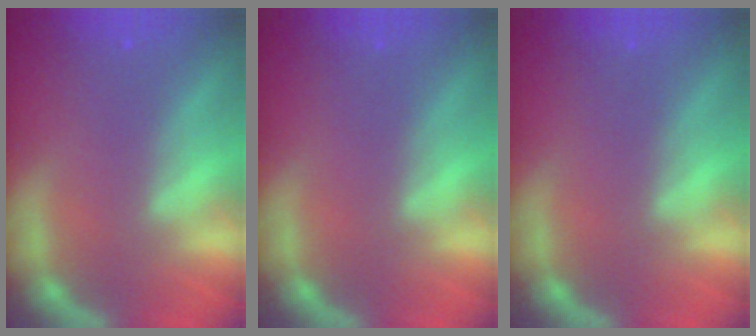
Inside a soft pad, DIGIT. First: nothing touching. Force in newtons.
{"total": 0.0}
{"total": 0.0}